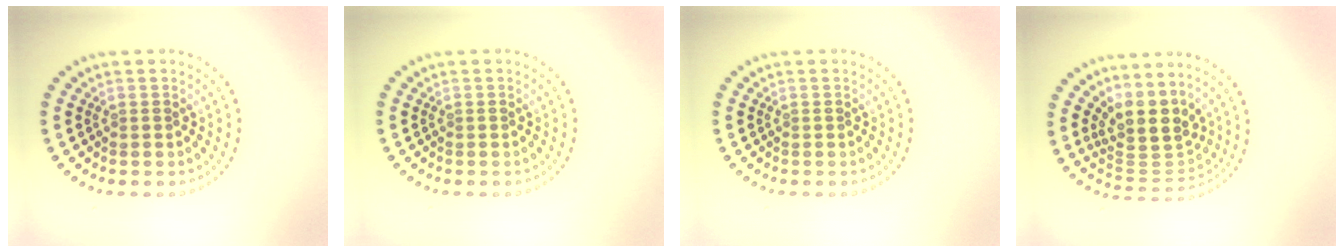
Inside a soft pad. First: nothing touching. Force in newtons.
{"total": 0.0}
{"total": 0.0}
{"total": 4.3, "press": 3.4, "slide": 2.6}